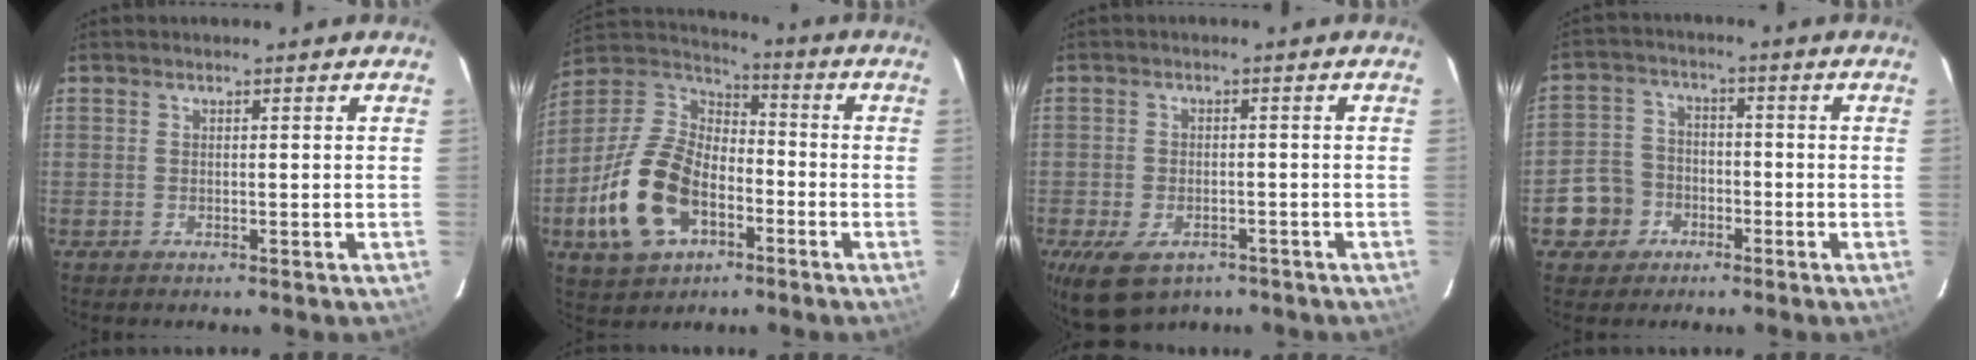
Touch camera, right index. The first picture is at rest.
{"total": 18.5, "force": [-7.0, 11.6, 12.7], "torque": [-0.289, 0.004, -0.121]}
{"total": 9.3, "force": [-5.6, 5.3, 5.1], "torque": [-0.108, -0.019, -0.086]}
{"total": 7.4, "force": [-3.3, 6.4, 1.5], "torque": [-0.052, 0.025, -0.053]}